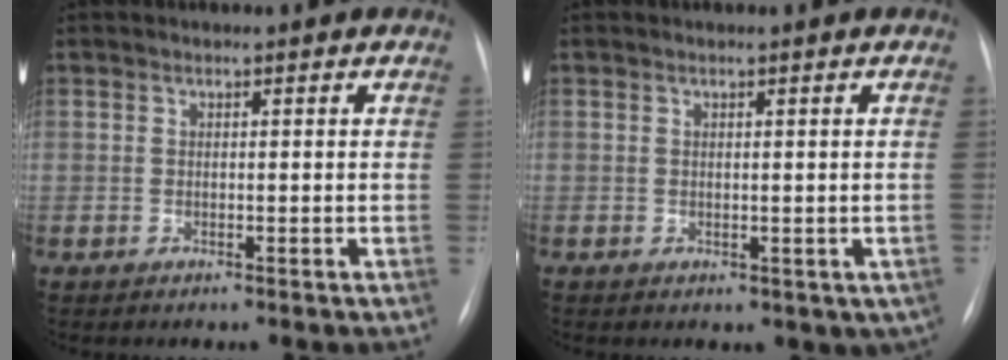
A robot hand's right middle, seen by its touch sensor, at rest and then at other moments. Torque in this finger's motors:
{"motor_torque": [0.69, -0.69, 0.04, 0.01]}